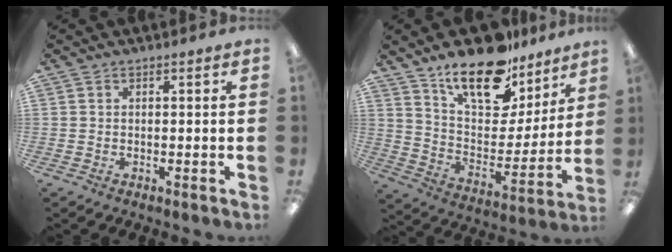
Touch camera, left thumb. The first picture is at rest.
{"total": 19.9, "force": [14.4, 9.3, 10.1], "torque": [-0.169, -0.094, 0.255]}